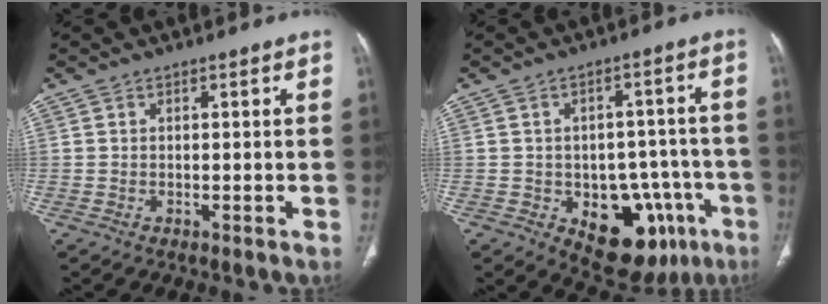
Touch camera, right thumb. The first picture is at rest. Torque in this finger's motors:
{"motor_torque": [4.02, 0.98, 0.78, -0.62, 0.01]}